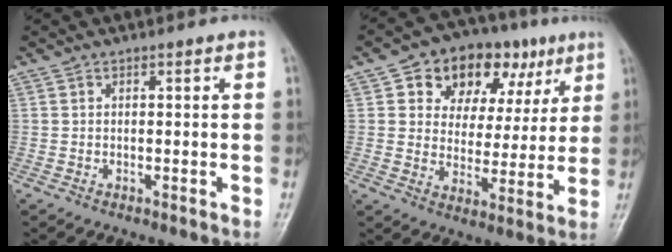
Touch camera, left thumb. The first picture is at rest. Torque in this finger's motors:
{"motor_torque": [-0.14, 0.11, 0.03, -0.23, 0.17]}